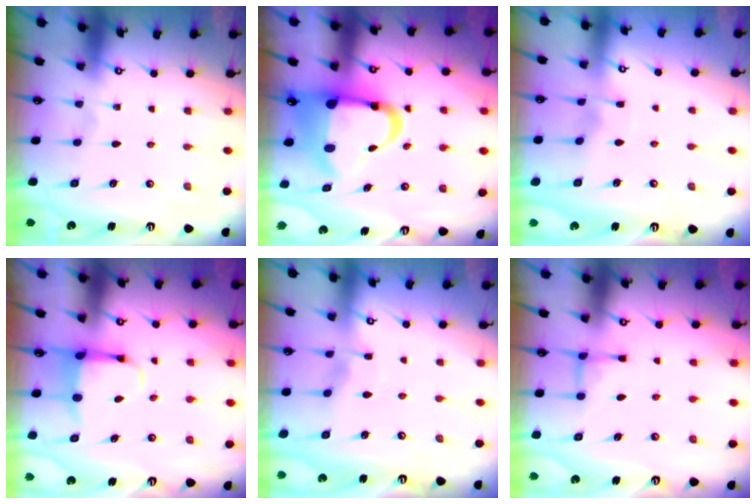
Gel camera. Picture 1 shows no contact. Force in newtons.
{"total": 11.6, "press": 11.4, "slide": 2.2}
{"total": 2.9, "press": 2.9, "slide": 0.2}
{"total": 4.0, "press": 3.9, "slide": 1.0}
{"total": 3.0, "press": 2.9, "slide": 0.4}
{"total": 4.0, "press": 3.9, "slide": 0.7}